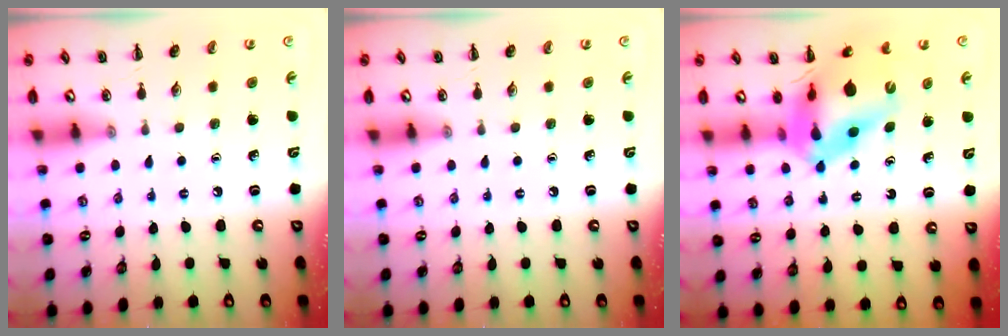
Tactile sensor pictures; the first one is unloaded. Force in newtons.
{"total": 0.0}
{"total": 14.4, "press": 13.8, "slide": 4.3}